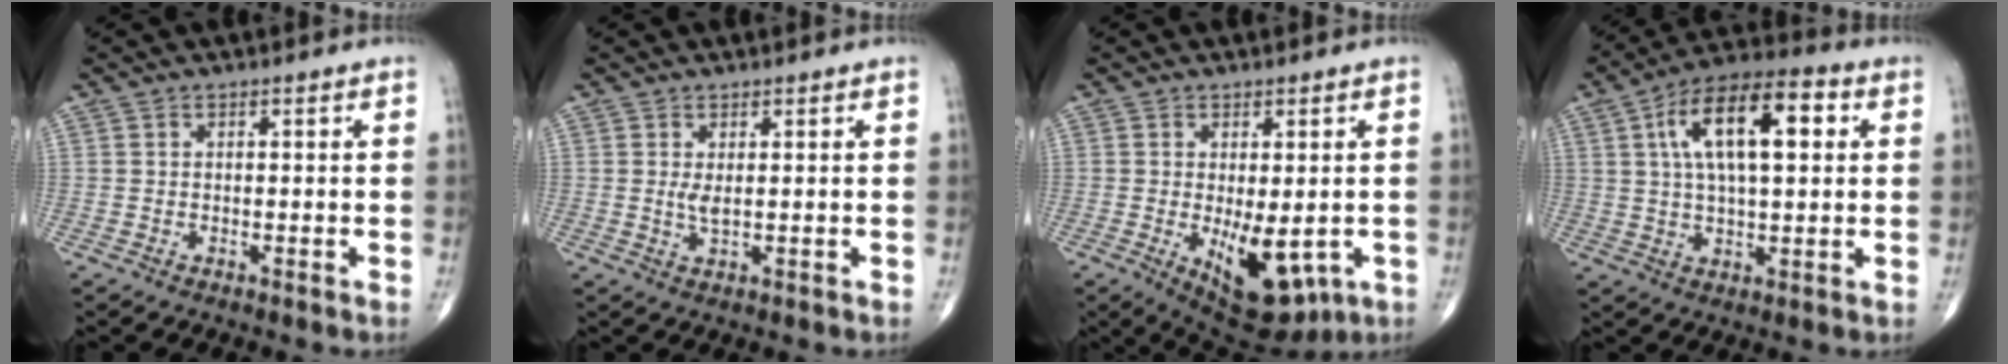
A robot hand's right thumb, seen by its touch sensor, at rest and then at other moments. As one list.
[{"total": 1.8, "force": [0.4, 0.6, 1.7], "torque": [-0.033, -0.006, 0.012]}, {"total": 11.6, "force": [-2.8, 5.5, 9.8], "torque": [-0.120, -0.017, -0.023]}, {"total": 16.3, "force": [4.3, 6.8, 14.2], "torque": [-0.229, 0.016, 0.064]}]